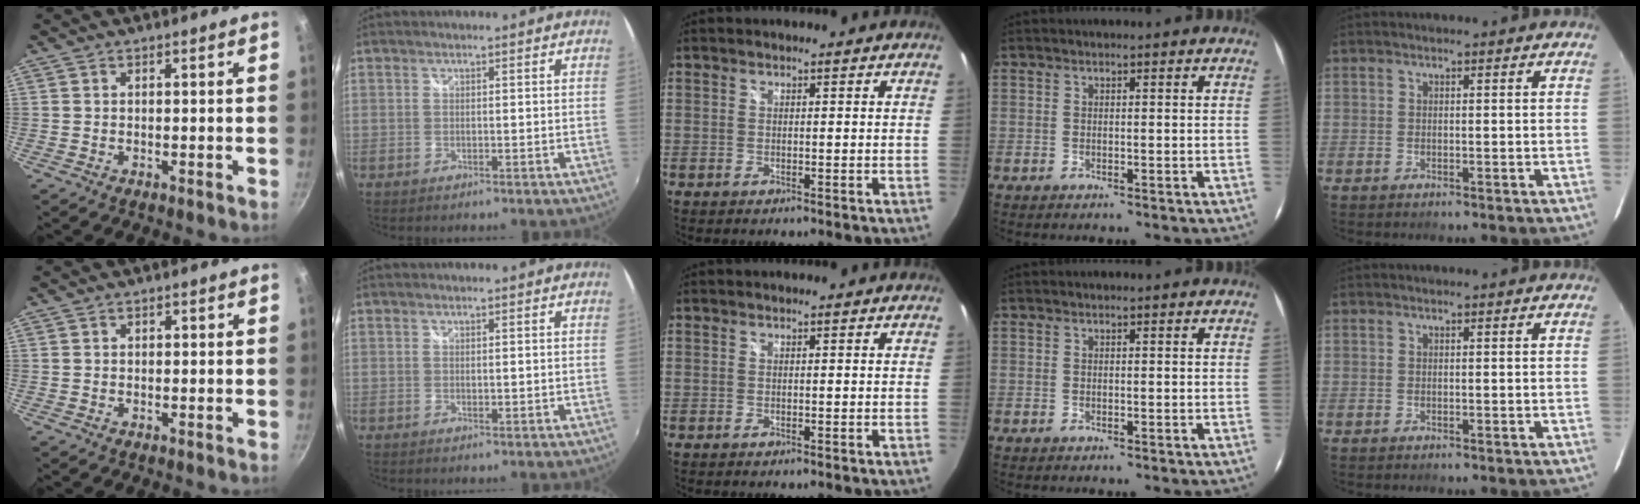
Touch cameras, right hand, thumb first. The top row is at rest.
{"thumb": {"total": 0.7, "force": [0.3, 0.5, 0.4], "torque": [-0.004, 0.004, 0.004]}, "index": {"total": 1.1, "force": [0.4, 0.4, 0.9], "torque": [-0.012, 0.000, 0.008]}}